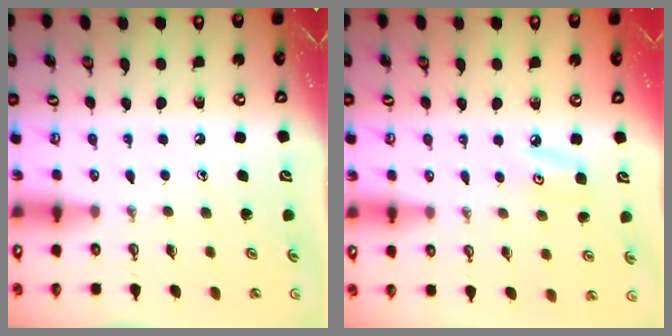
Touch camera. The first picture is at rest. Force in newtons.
{"total": 5.1, "press": 5.0, "slide": 0.7}